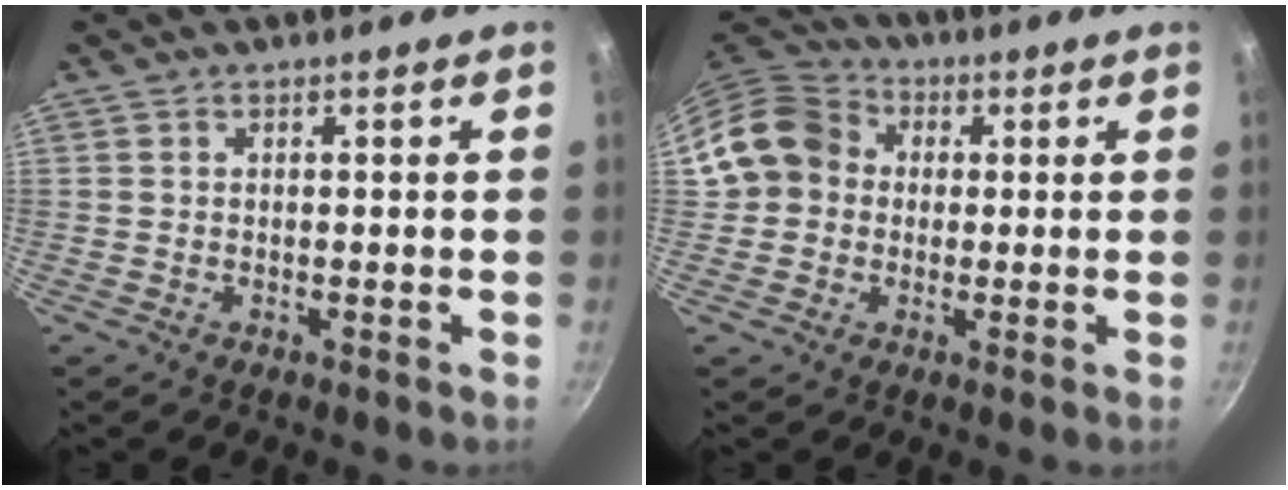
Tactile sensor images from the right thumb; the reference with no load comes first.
{"total": 11.0, "force": [0.9, 9.8, 4.8], "torque": [-0.054, 0.029, -0.001]}